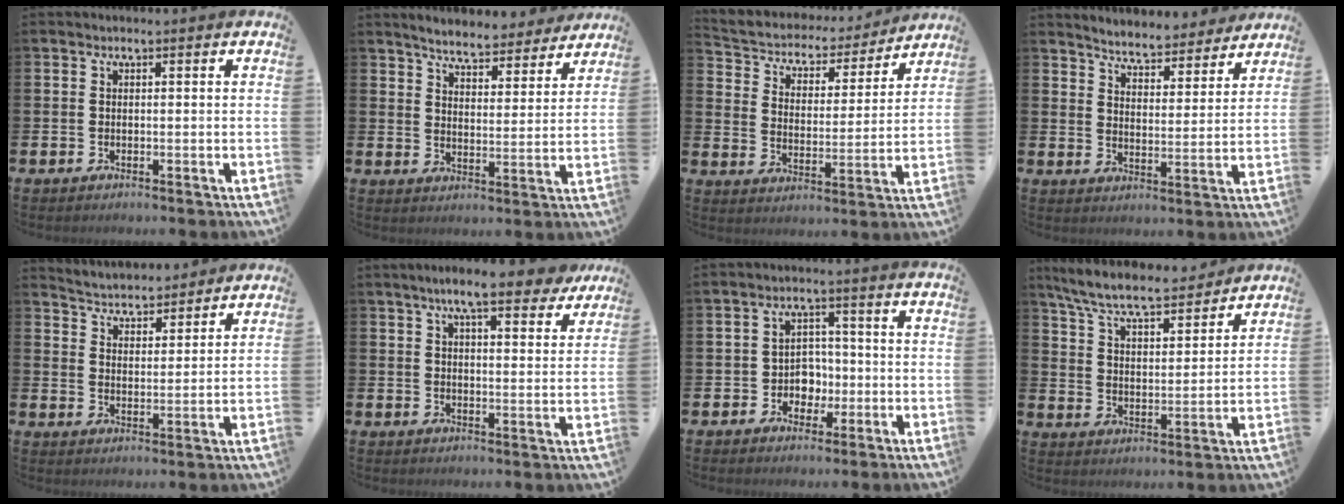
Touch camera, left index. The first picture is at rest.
{"total": 5.5, "force": [5.4, 0.9, 0.8], "torque": [-0.030, -0.037, 0.091]}
{"total": 4.8, "force": [4.3, 2.2, 0.4], "torque": [-0.037, -0.039, 0.067]}
{"total": 5.2, "force": [5.2, 0.8, 0.4], "torque": [-0.022, -0.041, 0.086]}
{"total": 4.5, "force": [4.4, 0.9, -0.3], "torque": [-0.013, -0.031, 0.077]}
{"total": 8.5, "force": [7.2, 1.7, 4.2], "torque": [-0.069, -0.028, 0.124]}
{"total": 3.9, "force": [-1.1, 3.5, 1.3], "torque": [-0.023, 0.003, -0.030]}
{"total": 7.8, "force": [7.2, 1.2, 2.8], "torque": [-0.082, -0.046, 0.125]}